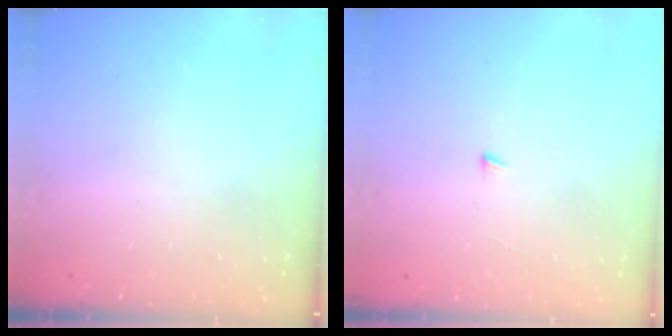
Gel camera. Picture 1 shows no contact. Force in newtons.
{"total": 3.1, "press": 3.1, "slide": 0.3}